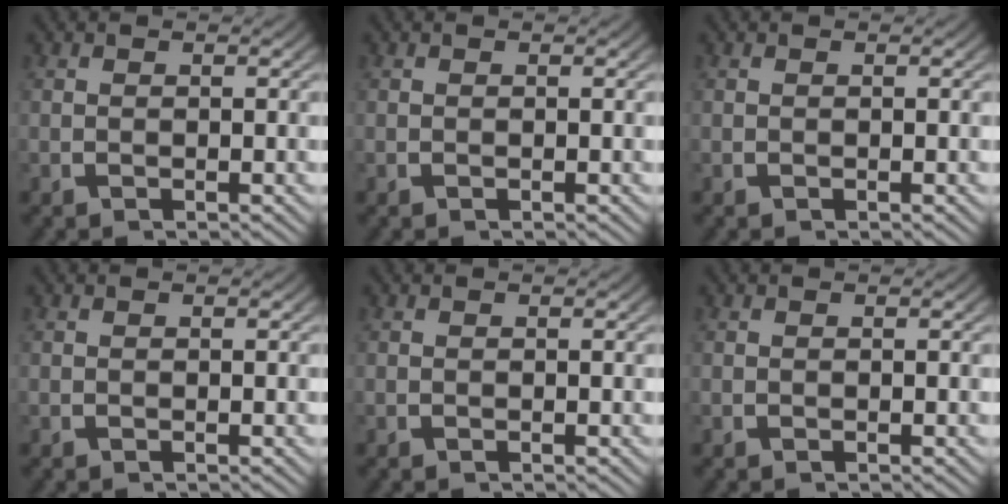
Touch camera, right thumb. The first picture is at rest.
{"total": 0.0}
{"total": 0.0}
{"total": 0.0}
{"total": 0.0}
{"total": 0.0}